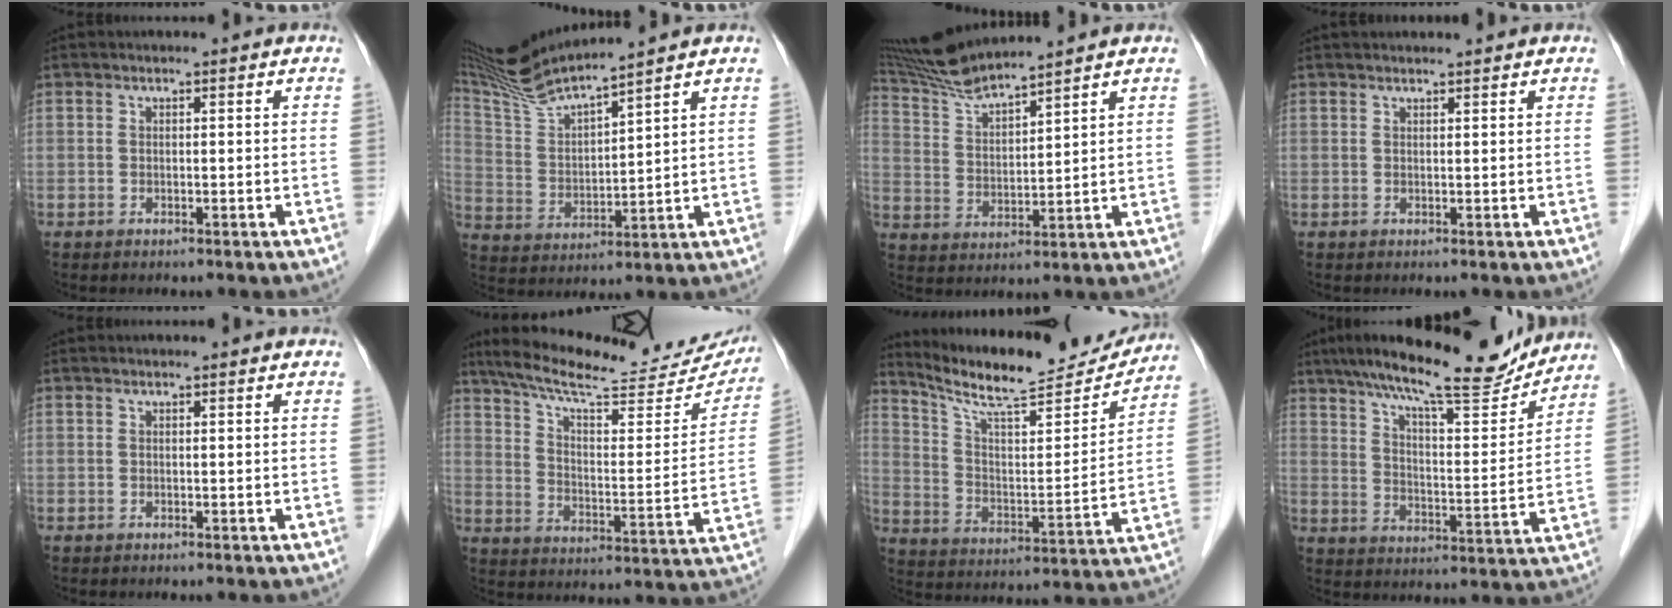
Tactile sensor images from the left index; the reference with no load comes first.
{"total": 11.3, "force": [10.5, -1.7, 4.0], "torque": [-0.092, 0.002, 0.211]}
{"total": 8.8, "force": [8.3, -1.0, 2.8], "torque": [-0.070, 0.009, 0.169]}
{"total": 2.9, "force": [2.8, 0.2, 0.9], "torque": [-0.009, 0.023, 0.039]}
{"total": 0.0}
{"total": 24.8, "force": [22.0, 4.7, 10.3], "torque": [-0.156, -0.023, 0.295]}
{"total": 18.7, "force": [17.4, 2.1, 6.5], "torque": [-0.120, -0.024, 0.270]}
{"total": 18.2, "force": [16.0, 2.5, 8.4], "torque": [-0.137, -0.001, 0.236]}